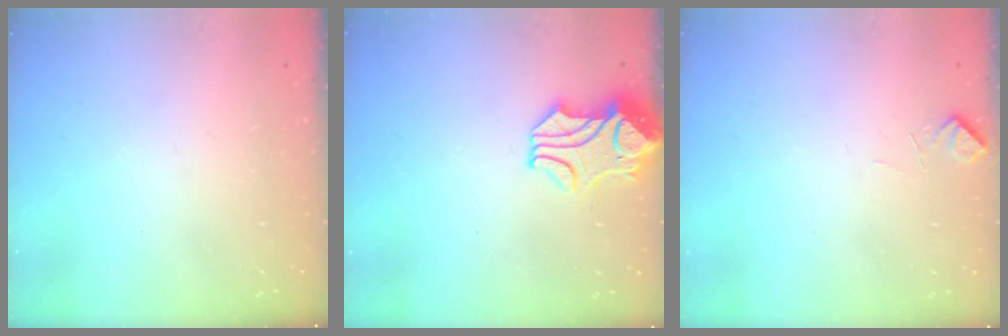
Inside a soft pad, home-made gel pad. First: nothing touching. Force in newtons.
{"total": 2.0, "press": 1.7, "slide": 1.1}
{"total": 2.2, "press": 2.0, "slide": 0.9}